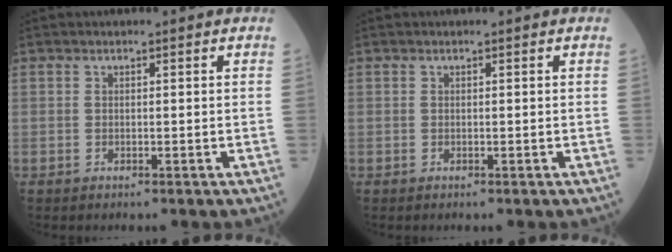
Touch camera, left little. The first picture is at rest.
{"total": 0.0}